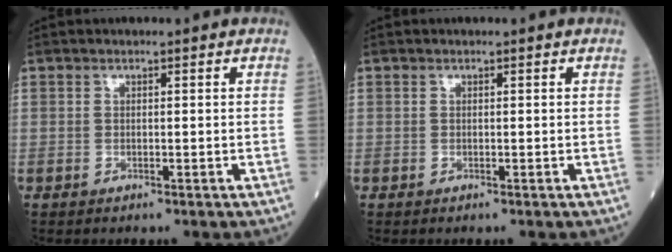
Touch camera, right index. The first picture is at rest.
{"total": 0.0}